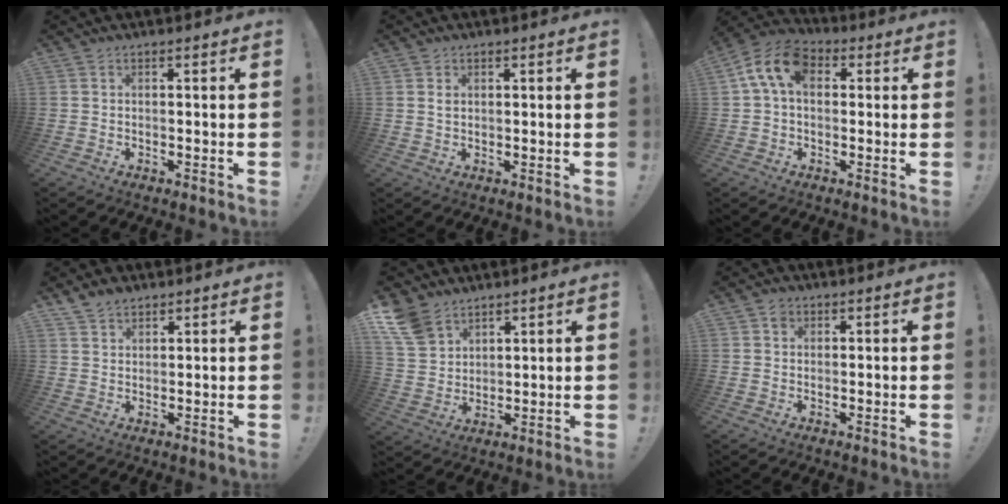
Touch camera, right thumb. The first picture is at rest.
{"total": 1.2, "force": [0.5, 1.0, 0.6], "torque": [-0.004, 0.000, 0.008]}
{"total": 11.6, "force": [3.1, 7.4, 8.4], "torque": [-0.168, 0.012, 0.062]}
{"total": 4.2, "force": [3.4, 2.2, 1.0], "torque": [-0.021, -0.018, 0.066]}
{"total": 10.2, "force": [7.3, 6.2, 3.4], "torque": [-0.070, -0.041, 0.147]}
{"total": 1.9, "force": [0.8, 1.6, 0.7], "torque": [-0.012, 0.002, 0.015]}